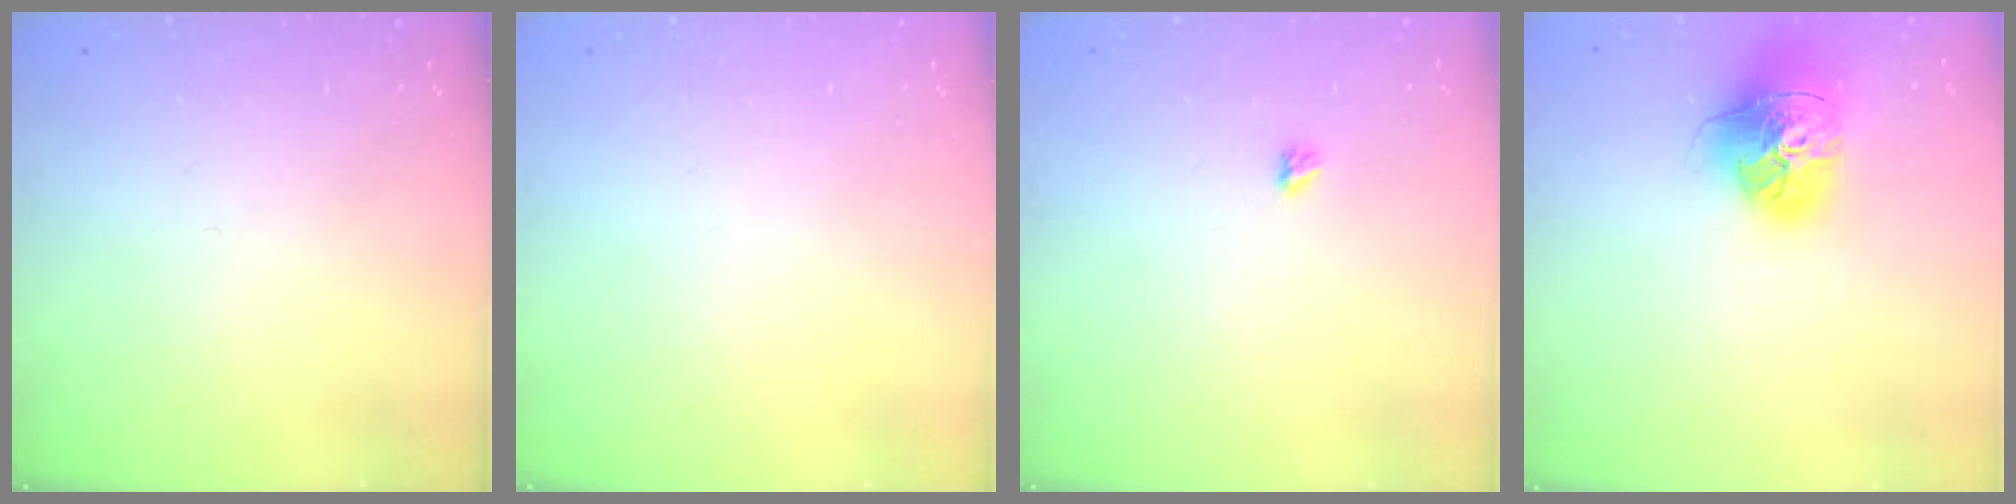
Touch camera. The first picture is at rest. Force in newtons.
{"total": 0.0}
{"total": 2.9, "press": 2.9, "slide": 0.5}
{"total": 18.6, "press": 18.5, "slide": 1.9}